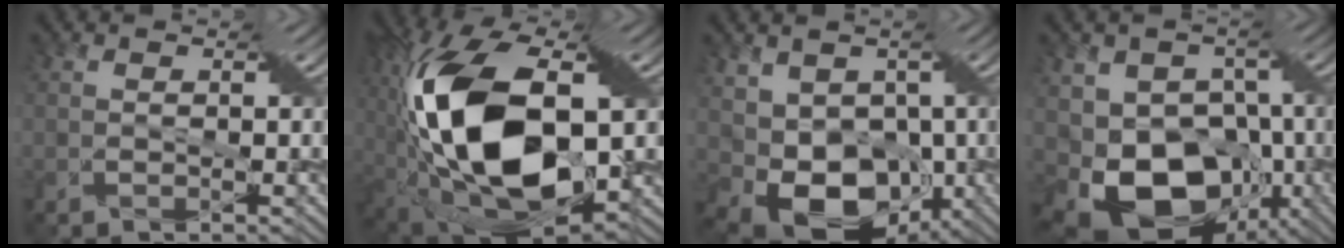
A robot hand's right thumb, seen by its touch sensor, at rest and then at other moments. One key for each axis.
{"total": 18.4, "fx": -0.3, "fy": 9.4, "fz": 15.8, "tx": -0.341, "ty": -0.008, "tz": -0.006}
{"total": 10.5, "fx": -1.5, "fy": 7.6, "fz": 7.1, "tx": -0.134, "ty": -0.030, "tz": -0.020}
{"total": 14.7, "fx": -5.4, "fy": 10.6, "fz": 8.5, "tx": -0.155, "ty": -0.022, "tz": -0.081}